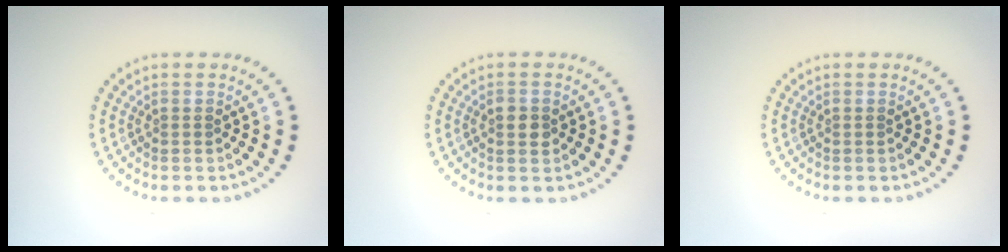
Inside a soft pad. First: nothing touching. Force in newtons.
{"total": 1.4, "press": 1.4, "slide": 0.2}
{"total": 0.0}